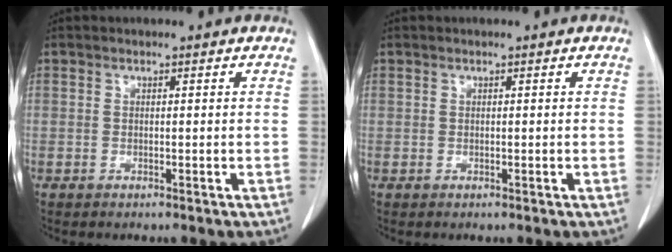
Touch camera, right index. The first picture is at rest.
{"total": 0.0}